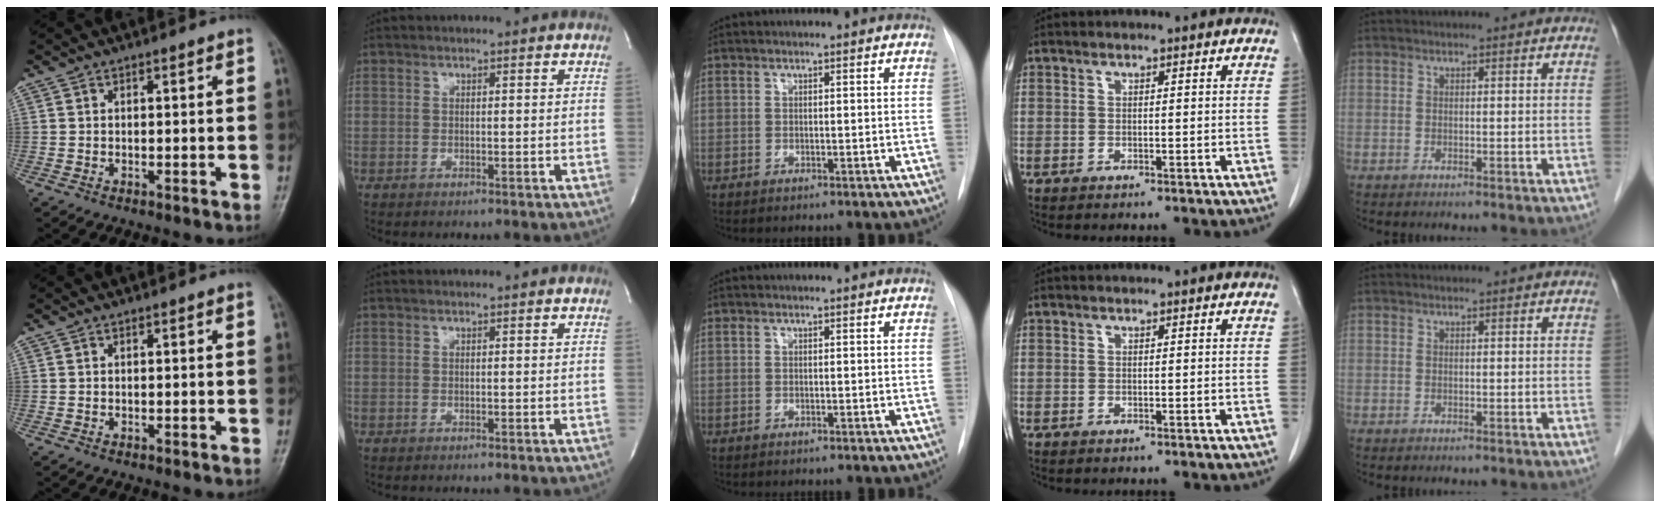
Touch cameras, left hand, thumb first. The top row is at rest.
{}